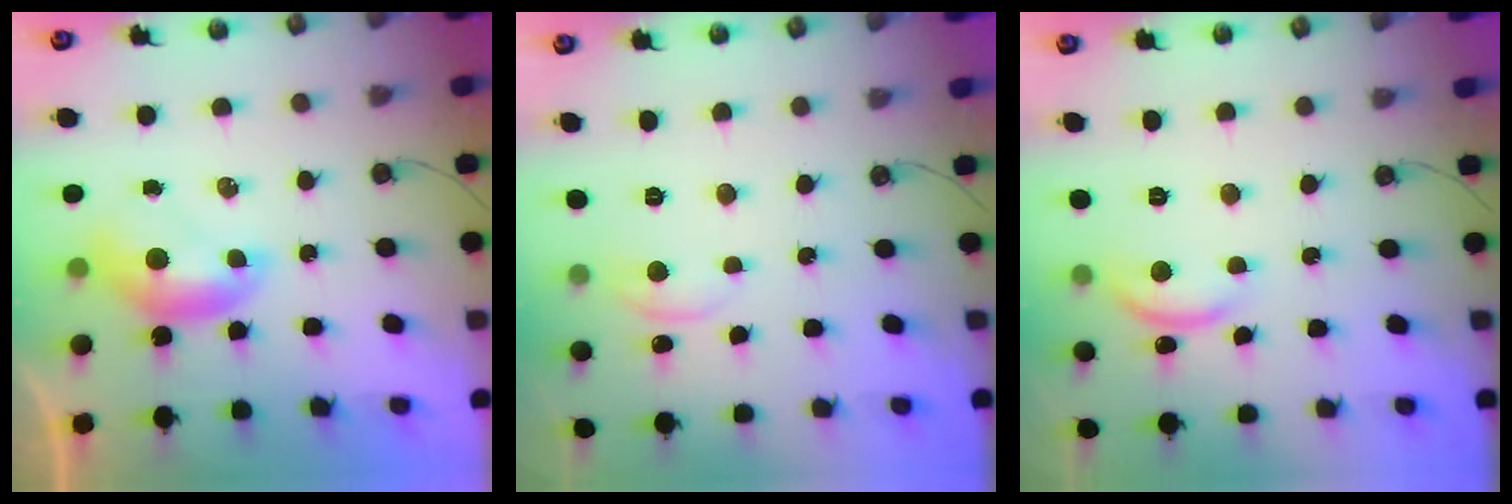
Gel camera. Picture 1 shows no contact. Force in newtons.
{"total": 0.9, "press": 0.8, "slide": 0.4}
{"total": 3.4, "press": 3.4, "slide": 0.3}